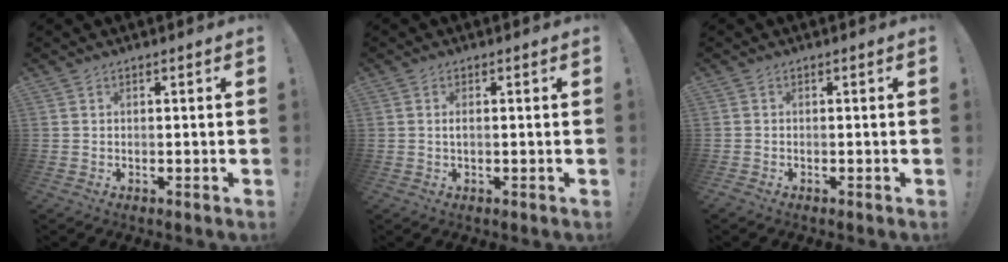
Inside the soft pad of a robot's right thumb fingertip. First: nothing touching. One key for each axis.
{"total": 1.3, "fx": -0.2, "fy": 0.2, "fz": 1.3, "tx": -0.019, "ty": -0.002, "tz": -0.004}
{"total": 0.7, "fx": -0.7, "fy": 0.2, "fz": 0.1, "tx": -0.001, "ty": 0.000, "tz": -0.012}